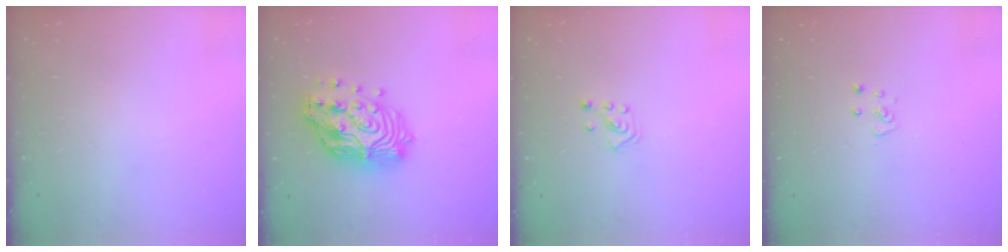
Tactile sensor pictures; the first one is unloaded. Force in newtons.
{"total": 20.2, "press": 20.1, "slide": 2.1}
{"total": 2.8, "press": 2.7, "slide": 0.7}
{"total": 3.9, "press": 3.9, "slide": 0.2}